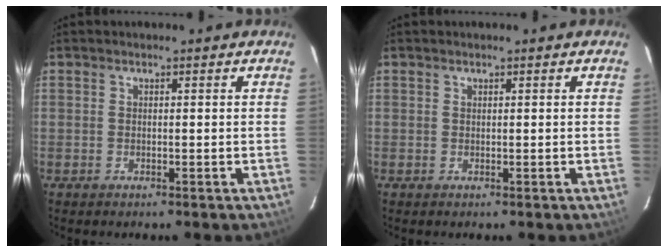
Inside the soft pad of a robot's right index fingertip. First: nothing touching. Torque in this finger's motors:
{"motor_torque": [0.02, 0.00, 0.01, 0.01]}